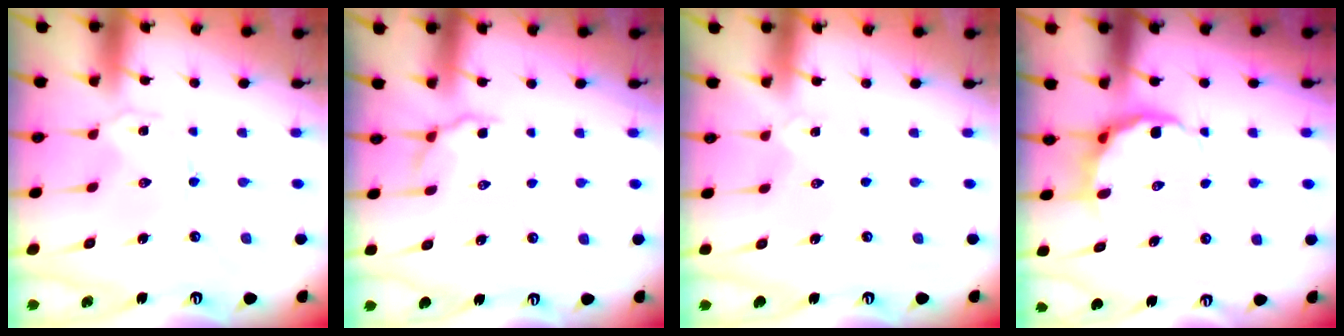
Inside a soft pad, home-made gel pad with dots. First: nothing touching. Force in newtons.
{"total": 5.1, "press": 4.9, "slide": 1.5}
{"total": 1.3, "press": 1.3, "slide": 0.2}
{"total": 8.9, "press": 8.6, "slide": 2.3}